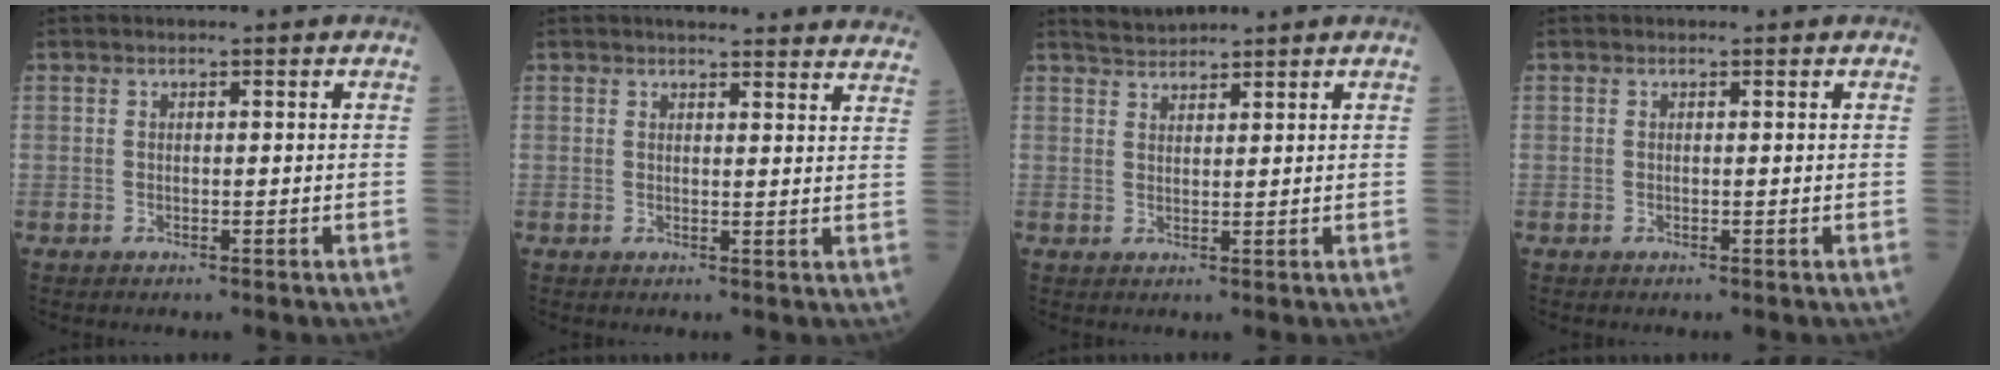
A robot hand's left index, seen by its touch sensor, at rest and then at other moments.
{"total": 20.1, "force": [19.3, 1.9, 5.4], "torque": [-0.053, -0.040, 0.208]}
{"total": 2.5, "force": [2.5, -0.2, -0.2], "torque": [-0.004, 0.012, 0.055]}
{"total": 0.0}